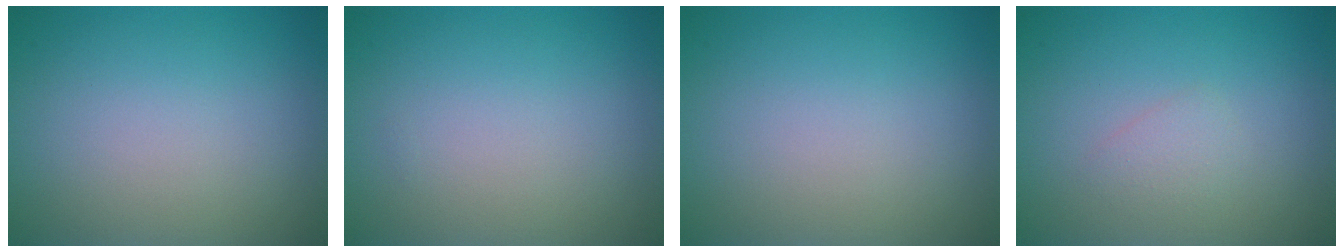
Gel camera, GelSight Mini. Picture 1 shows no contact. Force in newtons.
{"total": 0.0}
{"total": 0.0}
{"total": 1.1, "press": 1.1, "slide": 0.0}